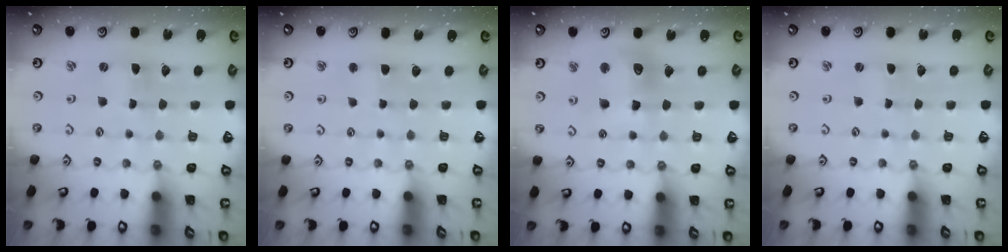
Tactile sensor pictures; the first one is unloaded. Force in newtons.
{"total": 2.4, "press": 2.4, "slide": 0.5}
{"total": 10.9, "press": 10.6, "slide": 2.3}
{"total": 0.0}